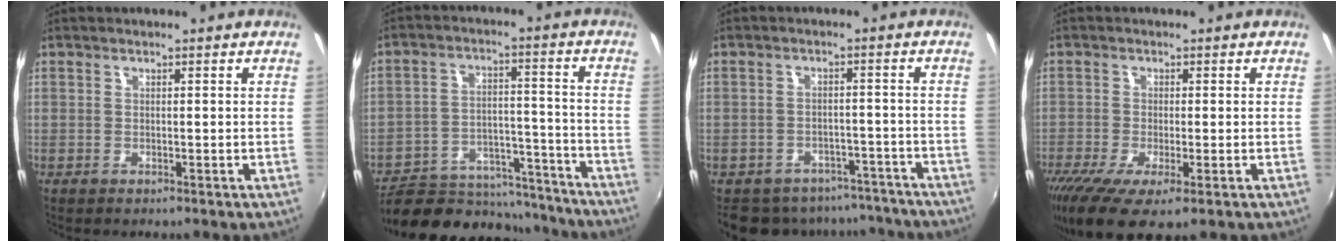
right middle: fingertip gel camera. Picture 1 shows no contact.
{"total": 19.3, "force": [-16.9, 7.7, 5.4], "torque": [-0.108, 0.036, -0.224]}
{"total": 15.7, "force": [-13.4, 7.1, 4.2], "torque": [-0.096, 0.022, -0.165]}
{"total": 9.9, "force": [-5.6, 2.6, 7.8], "torque": [-0.172, -0.048, -0.097]}